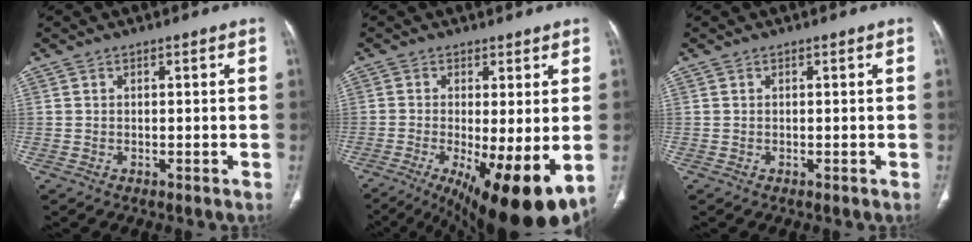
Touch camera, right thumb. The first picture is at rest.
{"total": 16.3, "force": [-4.9, 4.7, 14.8], "torque": [-0.207, -0.028, -0.059]}
{"total": 0.0}